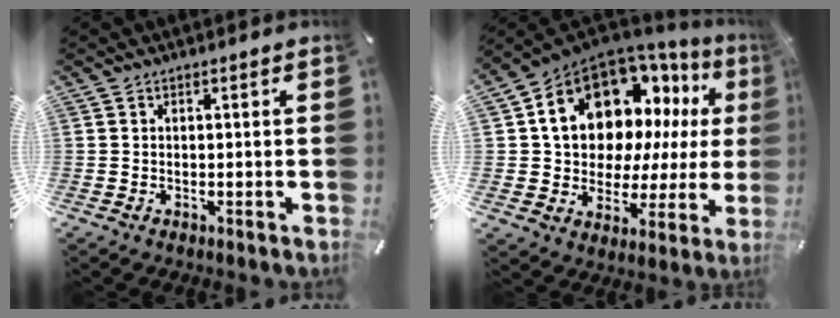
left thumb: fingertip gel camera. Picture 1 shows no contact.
{"total": 18.8, "force": [8.7, 12.5, 11.1], "torque": [-0.177, -0.058, 0.161]}